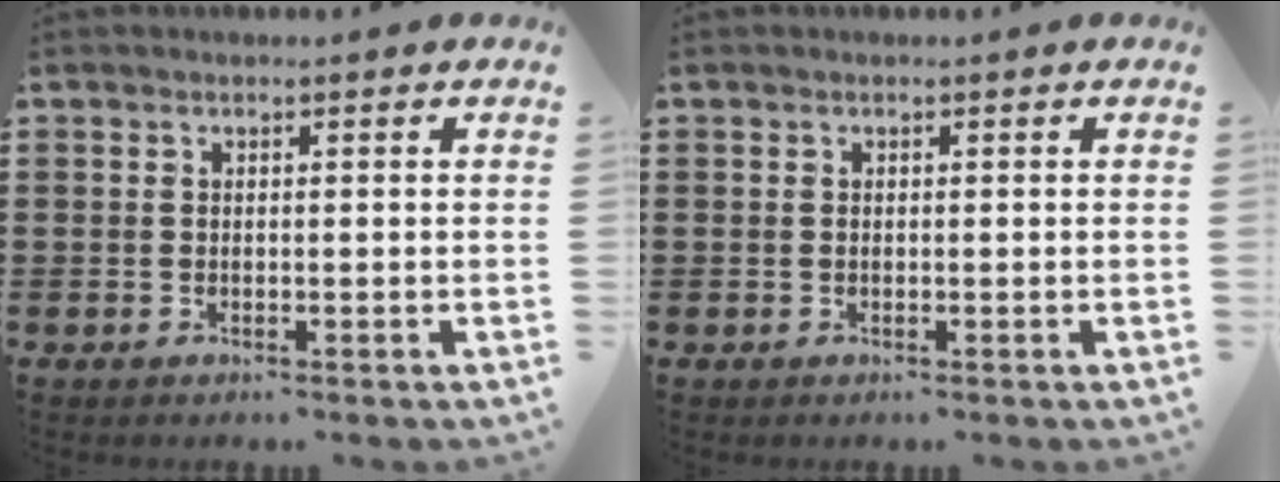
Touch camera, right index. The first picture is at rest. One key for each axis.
{"total": 0.0}